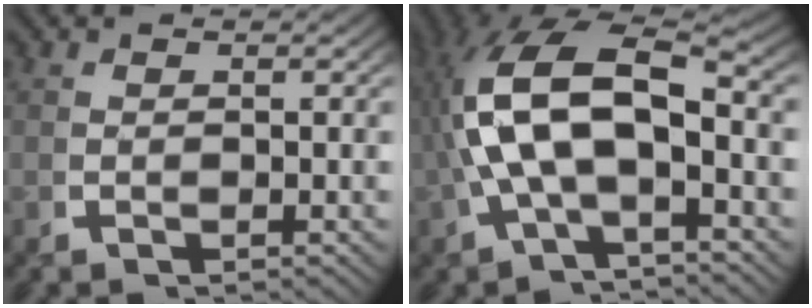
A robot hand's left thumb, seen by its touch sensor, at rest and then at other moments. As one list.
[{"total": 12.7, "force": [0.2, 7.6, 10.2], "torque": [-0.219, -0.017, 0.007]}]